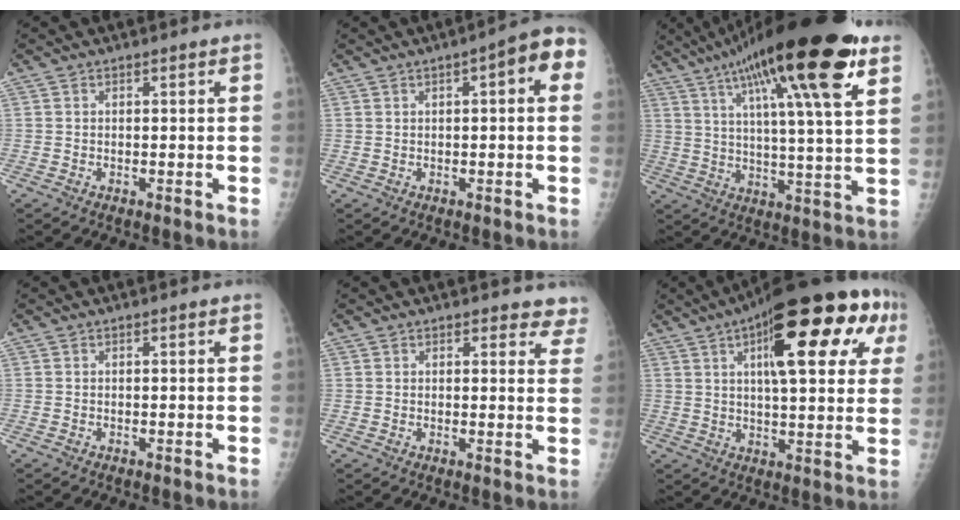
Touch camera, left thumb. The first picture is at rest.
{"total": 8.2, "force": [2.5, 2.7, 7.4], "torque": [-0.081, 0.019, 0.023]}
{"total": 25.4, "force": [13.9, 4.3, 20.8], "torque": [-0.335, -0.020, 0.214]}
{"total": 0.0}
{"total": 5.9, "force": [5.3, 2.6, 0.0], "torque": [0.054, -0.026, 0.033]}
{"total": 24.5, "force": [9.3, 8.3, 21.1], "torque": [-0.281, 0.017, 0.128]}